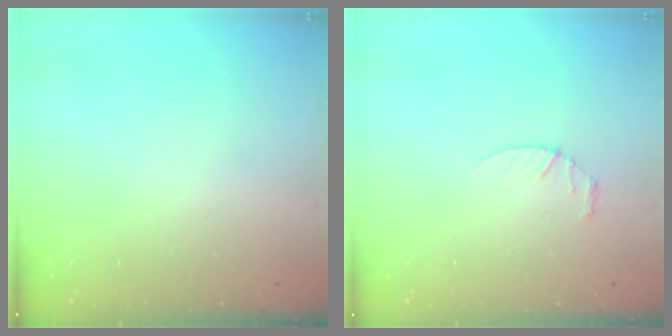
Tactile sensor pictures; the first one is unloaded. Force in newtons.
{"total": 2.8, "press": 2.8, "slide": 0.4}